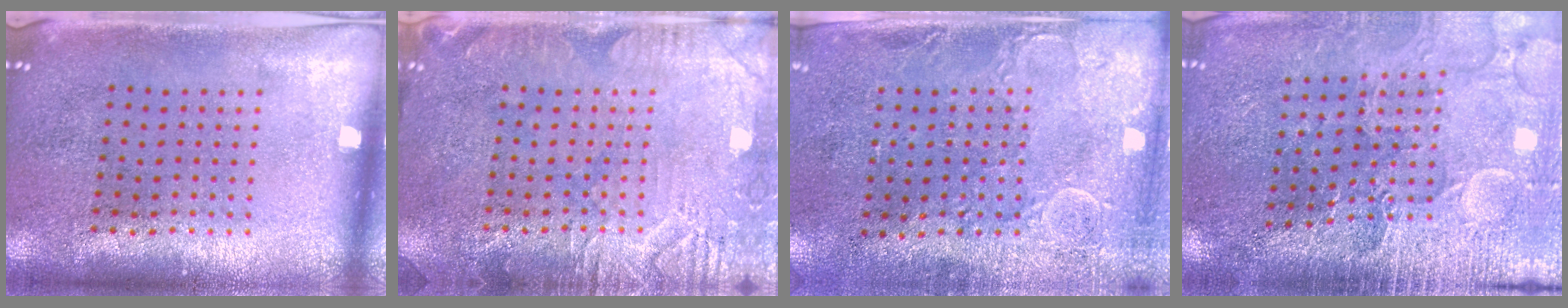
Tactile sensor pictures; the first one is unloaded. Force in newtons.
{"total": 3.5, "press": 3.5, "slide": 0.4}
{"total": 3.0, "press": 2.2, "slide": 2.0}
{"total": 3.3, "press": 3.3, "slide": 0.4}